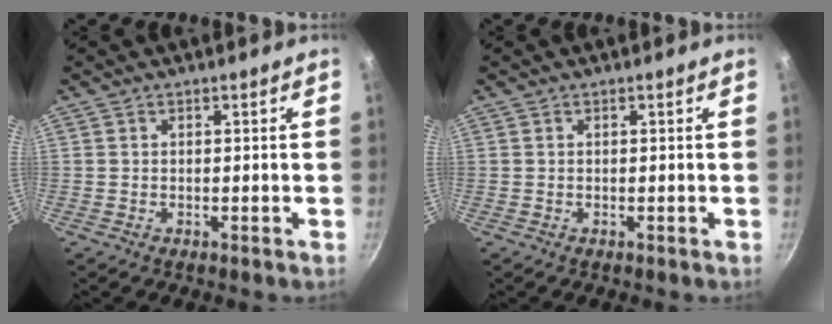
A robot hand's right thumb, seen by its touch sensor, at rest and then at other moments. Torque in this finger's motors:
{"motor_torque": [0.11, 0.12, -0.03, 0.04, 0.03]}